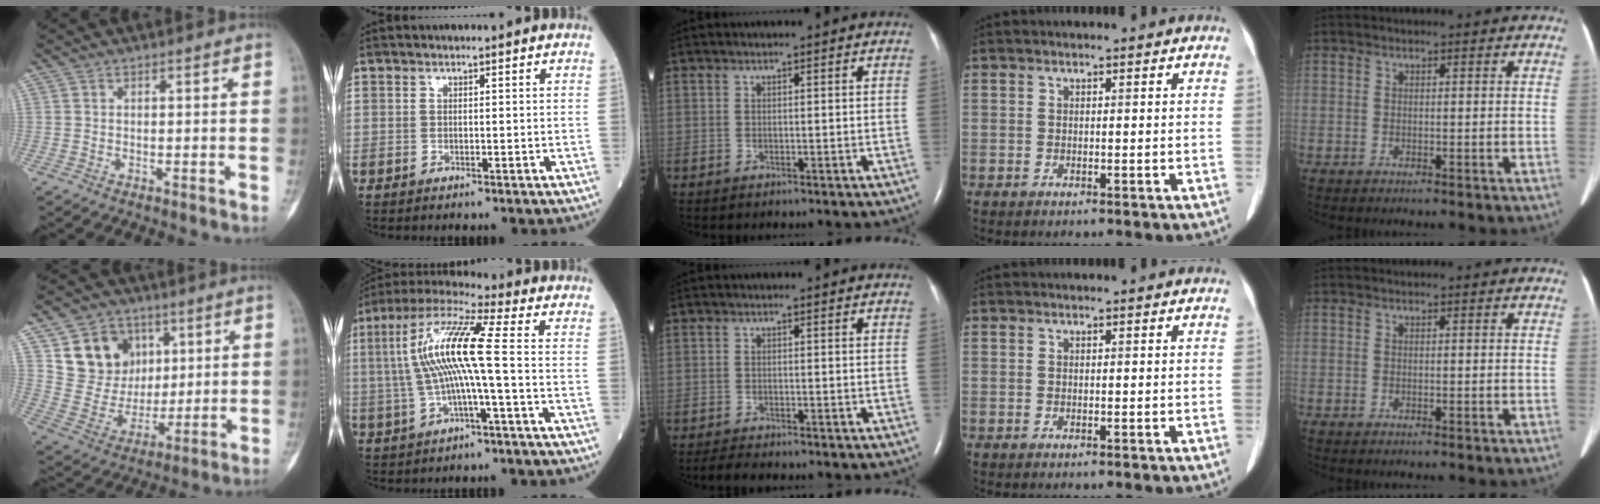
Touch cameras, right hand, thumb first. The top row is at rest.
{"thumb": {"total": 14.7, "force": [6.1, 12.2, 5.7], "torque": [-0.056, -0.019, 0.121]}, "index": {"total": 11.9, "force": [0.1, 0.2, 11.9], "torque": [-0.239, 0.026, -0.003]}, "middle": {"total": 1.8, "force": [-1.7, 0.2, 0.7], "torque": [-0.022, -0.008, -0.026]}}